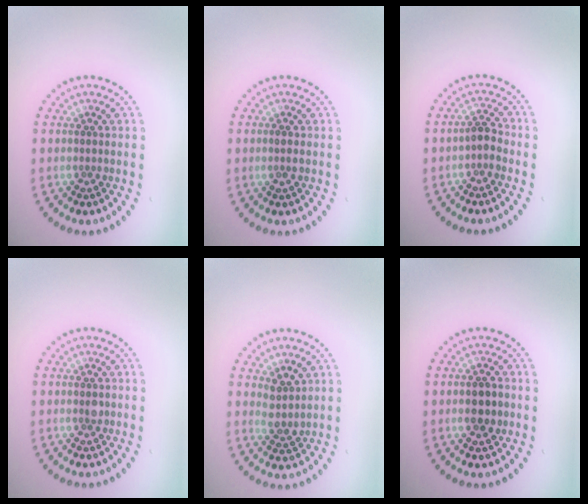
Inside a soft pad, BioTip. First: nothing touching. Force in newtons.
{"total": 0.9, "press": 0.9, "slide": 0.2}
{"total": 1.7, "press": 1.5, "slide": 0.8}
{"total": 0.9, "press": 0.9, "slide": 0.0}
{"total": 2.2, "press": 1.8, "slide": 1.2}
{"total": 2.5, "press": 2.5, "slide": 0.2}